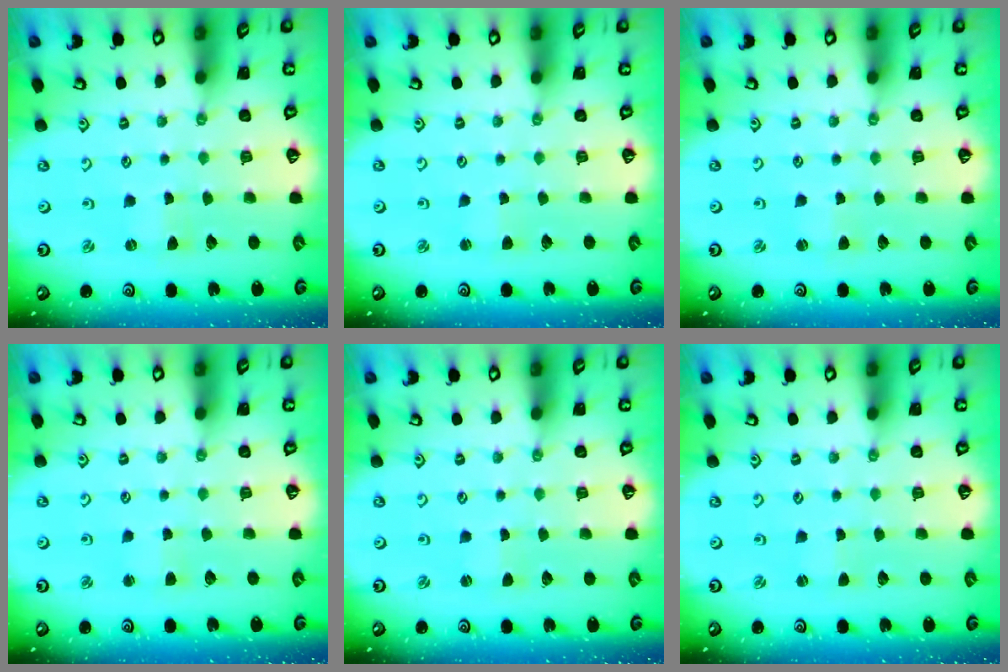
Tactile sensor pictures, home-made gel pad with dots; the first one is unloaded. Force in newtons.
{"total": 1.8, "press": 1.8, "slide": 0.2}
{"total": 2.0, "press": 2.0, "slide": 0.3}
{"total": 2.5, "press": 2.5, "slide": 0.3}
{"total": 0.0}
{"total": 0.0}